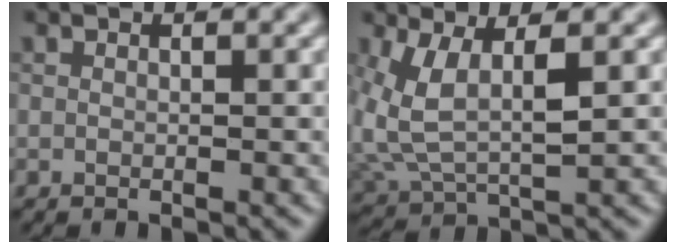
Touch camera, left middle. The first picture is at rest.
{"total": 4.7, "force": [1.1, 2.1, 4.0], "torque": [-0.114, -0.008, 0.034]}